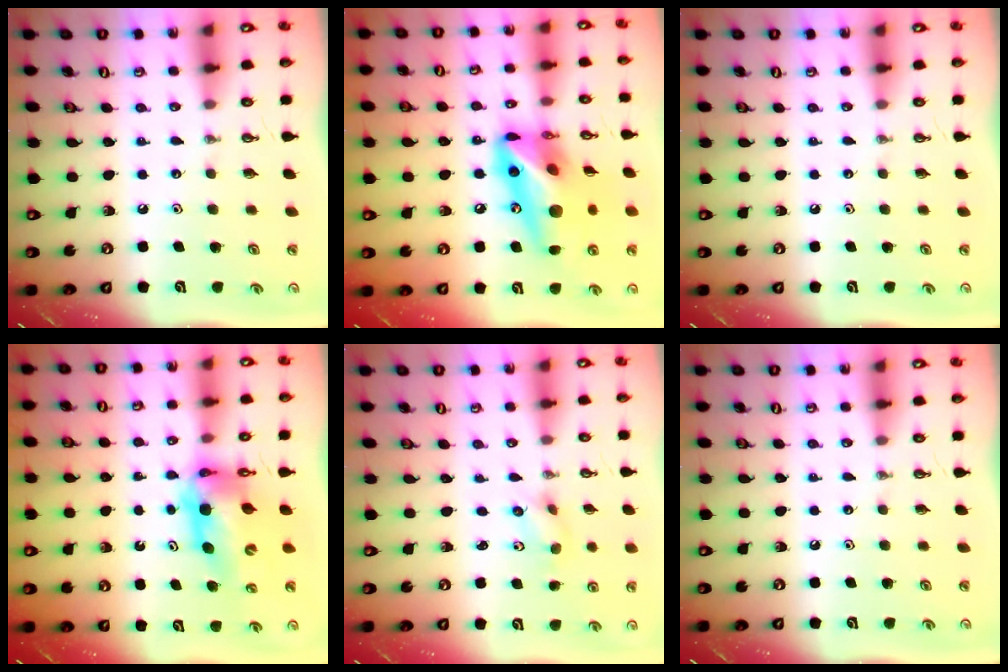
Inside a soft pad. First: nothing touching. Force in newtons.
{"total": 19.3, "press": 19.0, "slide": 3.2}
{"total": 0.0}
{"total": 11.2, "press": 11.1, "slide": 1.0}
{"total": 2.8, "press": 2.6, "slide": 1.1}
{"total": 0.0}